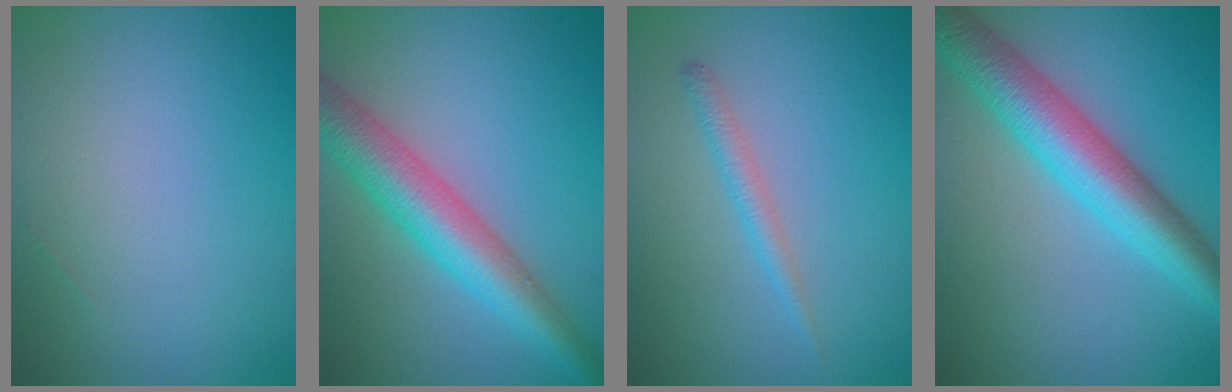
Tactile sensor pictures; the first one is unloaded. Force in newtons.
{"total": 6.3, "press": 6.3, "slide": 0.1}
{"total": 1.5, "press": 1.5, "slide": 0.0}
{"total": 7.2, "press": 7.2, "slide": 0.1}